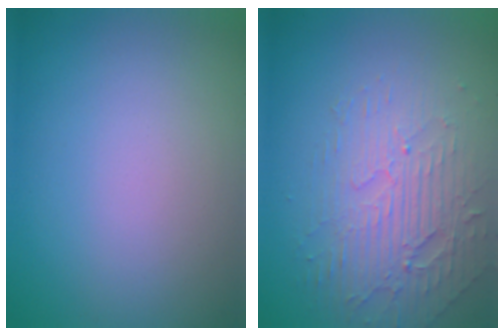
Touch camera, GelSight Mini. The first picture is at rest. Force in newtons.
{"total": 4.1, "press": 3.7, "slide": 1.8}